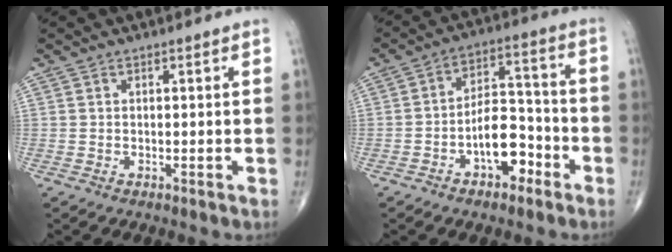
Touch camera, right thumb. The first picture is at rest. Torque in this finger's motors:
{"motor_torque": [2.29, 1.69, 0.90, -0.32, 0.27]}